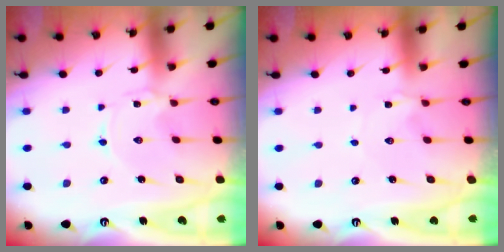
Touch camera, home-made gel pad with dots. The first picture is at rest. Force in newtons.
{"total": 1.5, "press": 1.4, "slide": 0.2}